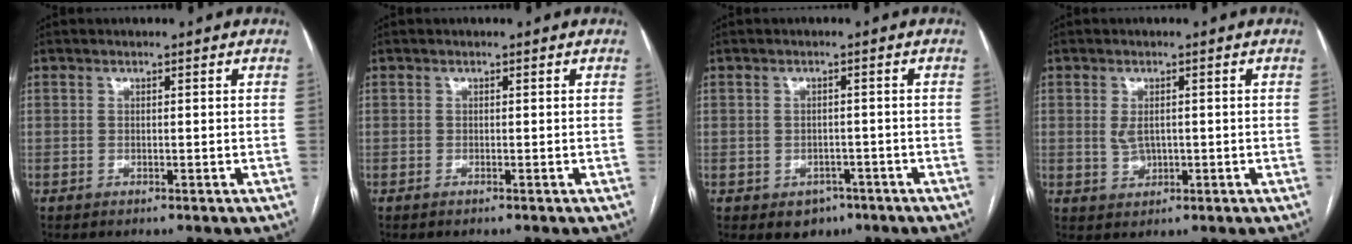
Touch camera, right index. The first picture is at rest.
{"total": 0.0}
{"total": 3.7, "force": [-1.8, 3.0, 1.4], "torque": [-0.008, 0.007, -0.012]}
{"total": 2.7, "force": [0.2, 1.6, 2.1], "torque": [-0.042, -0.005, 0.010]}